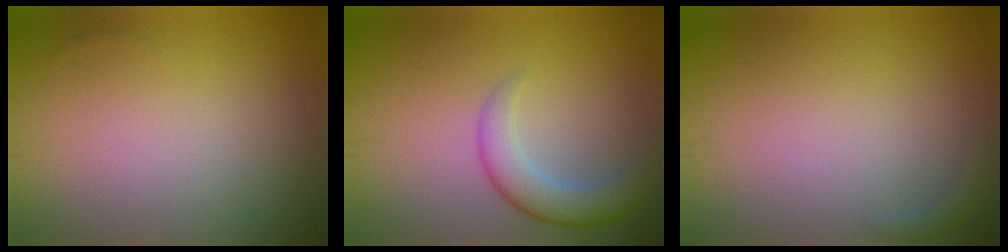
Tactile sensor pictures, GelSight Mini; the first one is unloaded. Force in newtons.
{"total": 3.6, "press": 3.6, "slide": 0.2}
{"total": 0.9, "press": 0.9, "slide": 0.1}